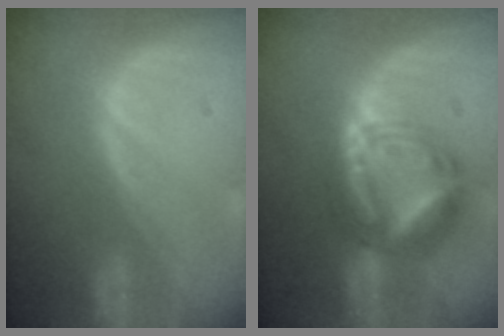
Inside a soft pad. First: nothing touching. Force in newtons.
{"total": 9.1, "press": 9.1, "slide": 0.9}